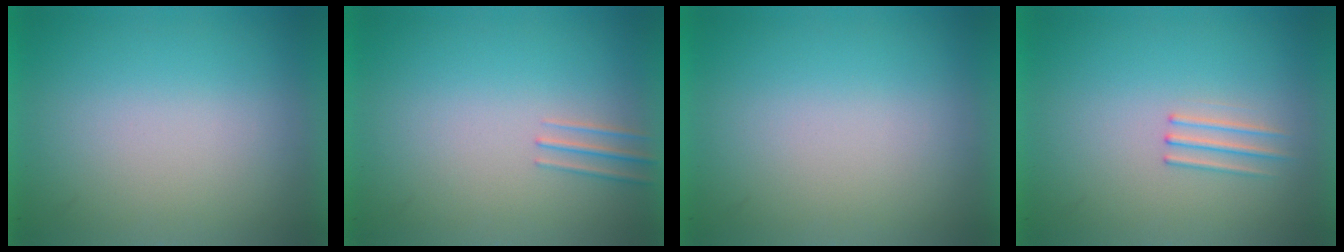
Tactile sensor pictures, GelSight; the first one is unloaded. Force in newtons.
{"total": 1.0}
{"total": 0.0}
{"total": 1.2}